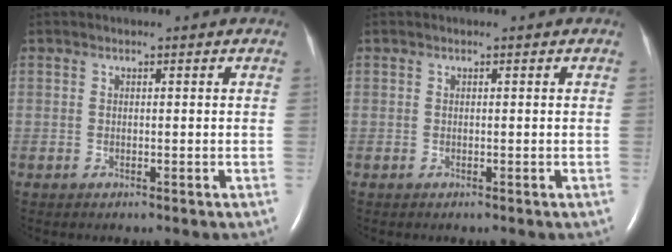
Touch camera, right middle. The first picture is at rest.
{"total": 0.0}